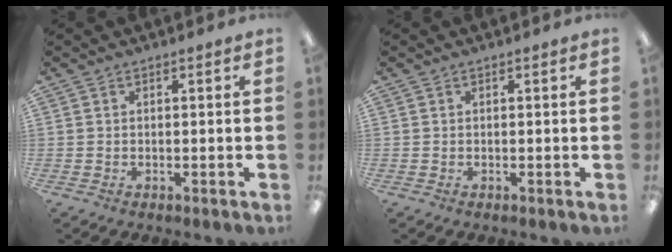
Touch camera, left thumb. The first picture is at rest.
{"total": 0.0}